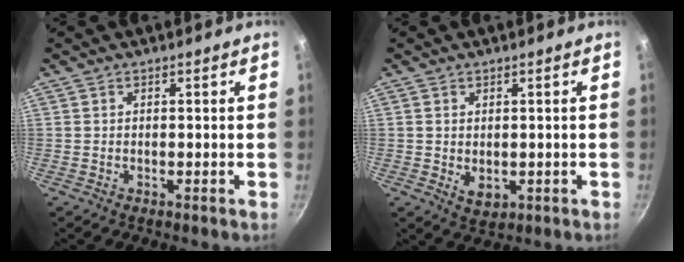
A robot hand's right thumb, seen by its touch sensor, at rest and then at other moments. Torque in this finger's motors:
{"motor_torque": [-0.43, 0.36, -0.23, 0.13, 0.02]}